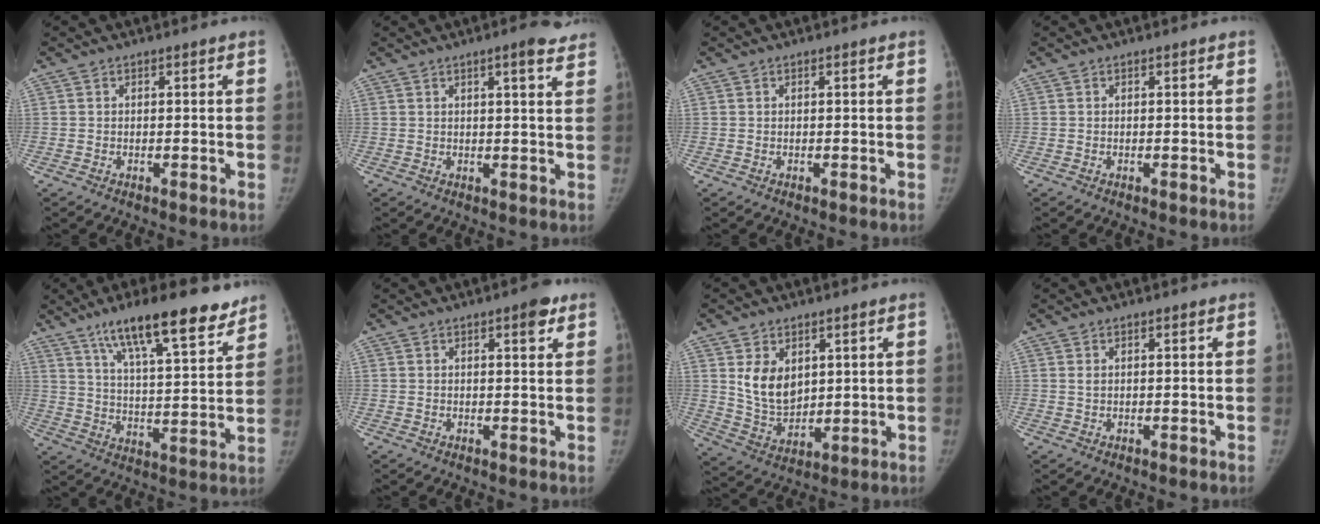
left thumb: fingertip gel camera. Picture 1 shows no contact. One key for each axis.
{"total": 5.3, "fx": 3.5, "fy": 0.8, "fz": 3.8, "tx": -0.041, "ty": -0.013, "tz": 0.042}
{"total": 0.0}
{"total": 0.0}
{"total": 18.6, "fx": 12.9, "fy": 4.6, "fz": 12.6, "tx": -0.170, "ty": -0.052, "tz": 0.210}
{"total": 3.4, "fx": 1.9, "fy": 1.0, "fz": 2.6, "tx": -0.028, "ty": -0.008, "tz": 0.022}
{"total": 9.5, "fx": 3.3, "fy": 6.6, "fz": 6.0, "tx": -0.080, "ty": -0.030, "tz": 0.079}
{"total": 1.1, "fx": 0.6, "fy": 0.5, "fz": 0.8, "tx": -0.012, "ty": -0.001, "tz": 0.012}